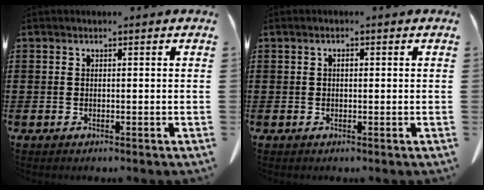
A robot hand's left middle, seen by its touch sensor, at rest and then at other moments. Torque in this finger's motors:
{"motor_torque": [-0.03, 0.04, 0.01, 0.00]}